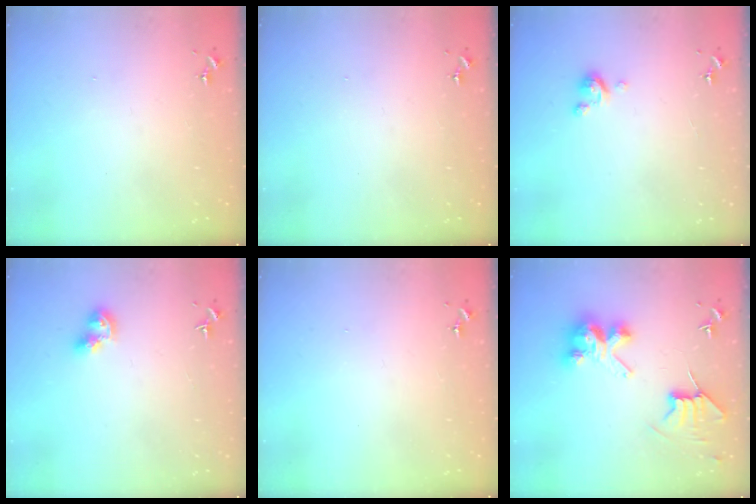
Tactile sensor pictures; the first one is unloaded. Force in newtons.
{"total": 0.0}
{"total": 3.8, "press": 3.8, "slide": 0.3}
{"total": 8.3, "press": 8.3, "slide": 1.0}
{"total": 0.0}
{"total": 9.5, "press": 9.5, "slide": 0.7}